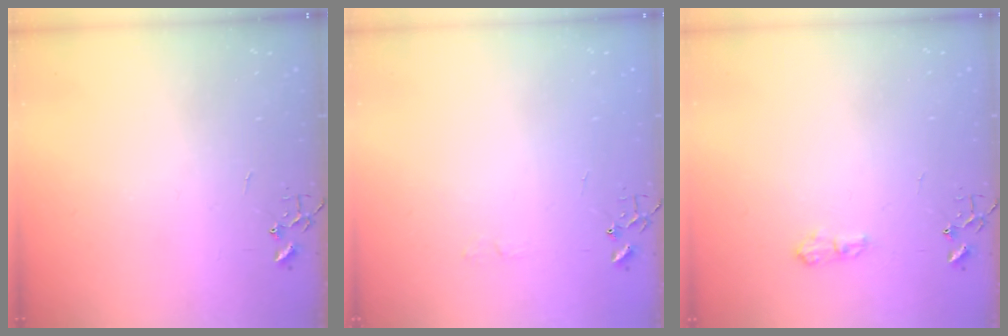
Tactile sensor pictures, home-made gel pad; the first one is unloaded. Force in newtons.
{"total": 3.3, "press": 3.2, "slide": 0.5}
{"total": 7.1, "press": 7.0, "slide": 0.9}